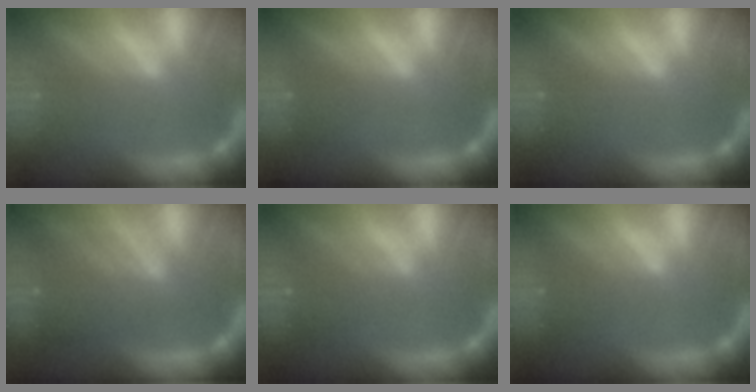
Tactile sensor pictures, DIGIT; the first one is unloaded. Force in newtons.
{"total": 1.0}
{"total": 0.0}
{"total": 6.1}
{"total": 2.9}
{"total": 2.0}